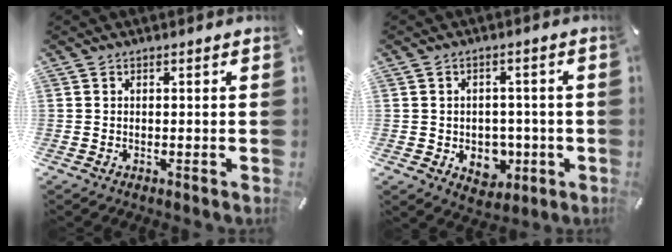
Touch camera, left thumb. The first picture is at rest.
{"total": 6.5, "force": [-1.2, 5.7, 2.9], "torque": [-0.022, 0.006, -0.016]}